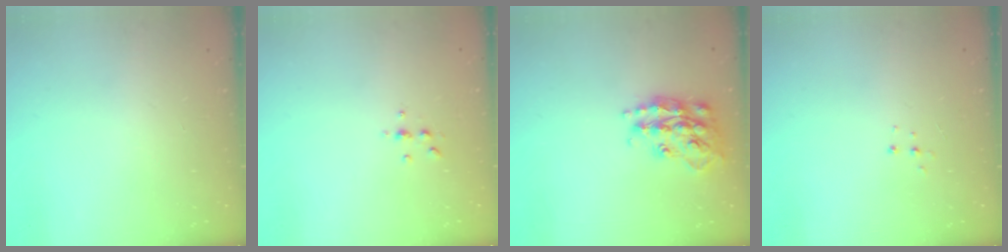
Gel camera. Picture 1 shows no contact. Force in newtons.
{"total": 4.2, "press": 4.1, "slide": 0.5}
{"total": 18.2, "press": 18.2, "slide": 1.2}
{"total": 3.8, "press": 3.8, "slide": 0.3}